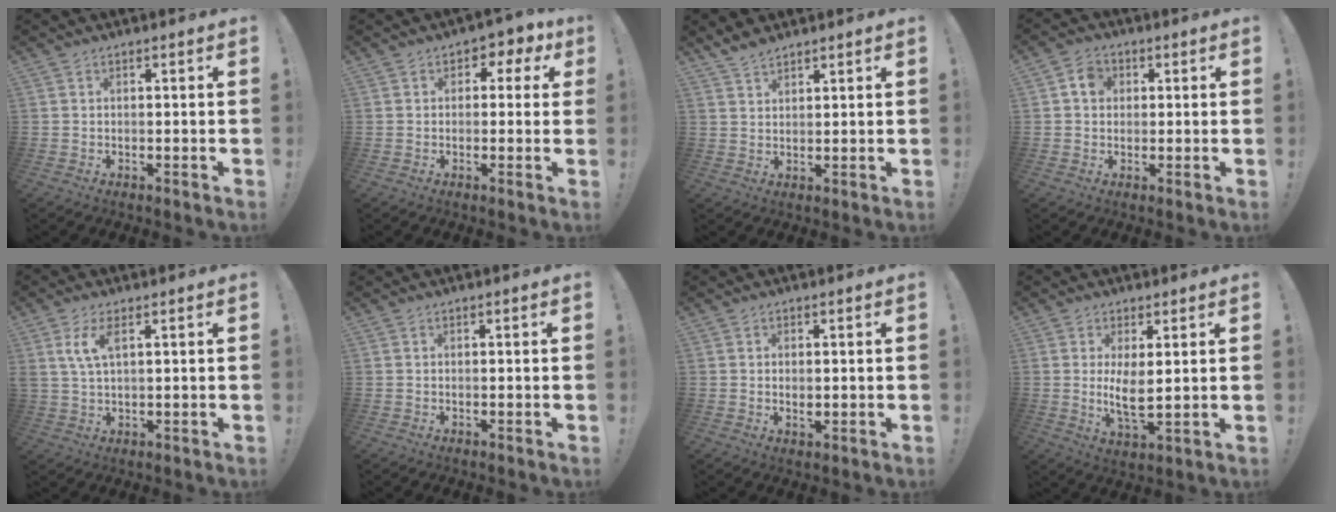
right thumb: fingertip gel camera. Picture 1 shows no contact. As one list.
[{"total": 3.9, "force": [1.0, 3.3, 1.9], "torque": [-0.005, -0.011, 0.010]}, {"total": 3.8, "force": [3.4, 1.2, 1.3], "torque": [-0.029, -0.018, 0.066]}, {"total": 5.1, "force": [1.2, 4.2, 2.5], "torque": [-0.031, 0.003, 0.021]}, {"total": 6.2, "force": [2.5, 2.5, 5.1], "torque": [-0.091, -0.006, 0.040]}, {"total": 0.0}, {"total": 1.8, "force": [-0.1, 1.0, 1.5], "torque": [-0.019, 0.000, -0.003]}, {"total": 7.1, "force": [1.5, 2.5, 6.5], "torque": [-0.123, -0.019, 0.024]}]